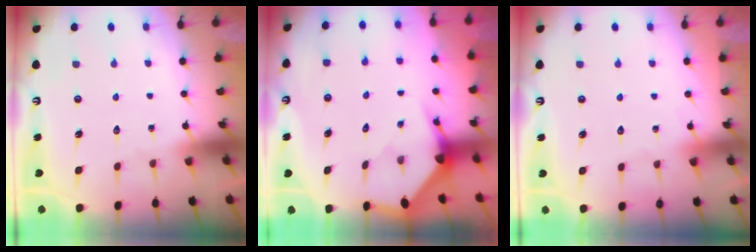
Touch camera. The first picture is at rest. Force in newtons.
{"total": 3.2, "press": 3.2, "slide": 0.3}
{"total": 4.3, "press": 4.3, "slide": 0.6}